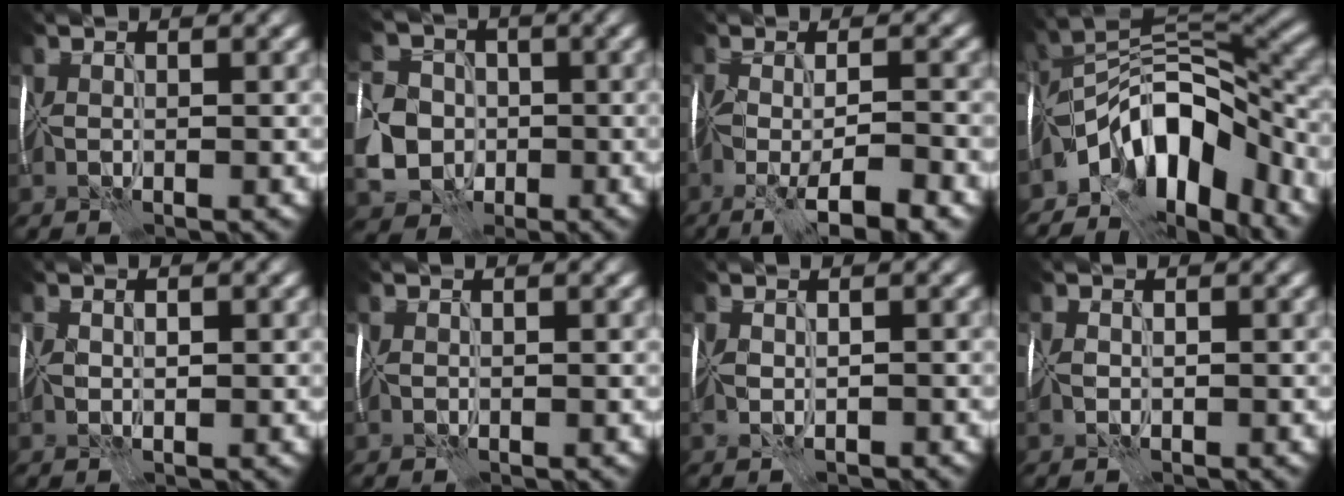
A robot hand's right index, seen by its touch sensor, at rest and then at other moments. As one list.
[{"total": 6.3, "force": [-1.5, 5.4, 2.9], "torque": [-0.060, 0.005, -0.043]}, {"total": 6.9, "force": [-3.3, 1.3, 6.0], "torque": [-0.090, -0.005, -0.057]}, {"total": 9.8, "force": [-5.8, 4.6, 6.4], "torque": [-0.080, 0.021, -0.113]}, {"total": 1.1, "force": [0.1, 0.7, 0.9], "torque": [-0.017, 0.003, 0.003]}, {"total": 0.0}, {"total": 1.2, "force": [-0.7, 0.6, 0.8], "torque": [-0.018, -0.003, -0.012]}, {"total": 1.1, "force": [-0.5, 0.8, 0.7], "torque": [-0.014, -0.001, -0.012]}]